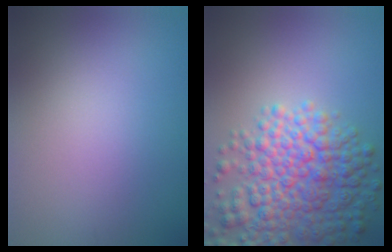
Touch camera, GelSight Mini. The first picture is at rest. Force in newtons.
{"total": 8.1, "press": 8.1, "slide": 0.4}